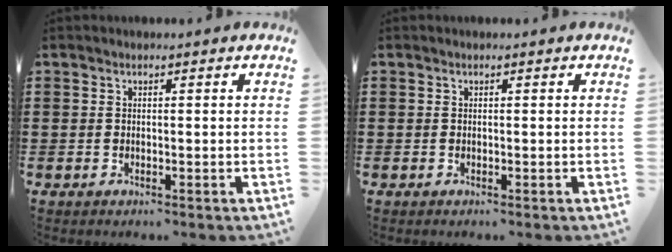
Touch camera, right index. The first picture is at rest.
{"total": 0.0}